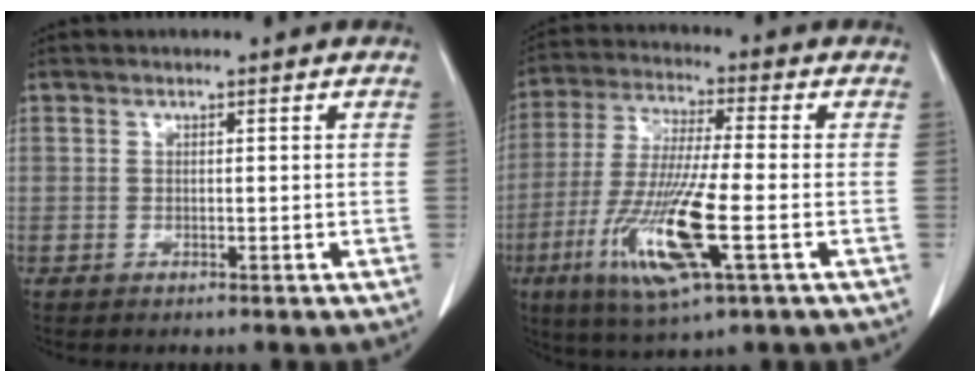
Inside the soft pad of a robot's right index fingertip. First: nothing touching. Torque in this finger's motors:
{"motor_torque": [1.88, -0.26, 0.47, 0.15]}